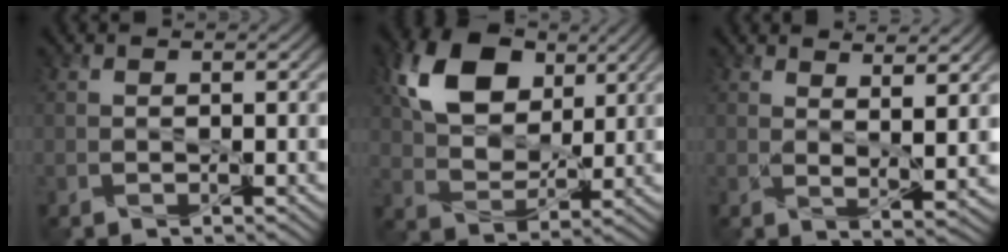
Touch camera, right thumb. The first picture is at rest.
{"total": 11.5, "force": [4.8, 7.6, 7.3], "torque": [-0.162, 0.014, 0.085]}
{"total": 5.0, "force": [3.4, 1.0, 3.6], "torque": [-0.068, -0.006, 0.065]}